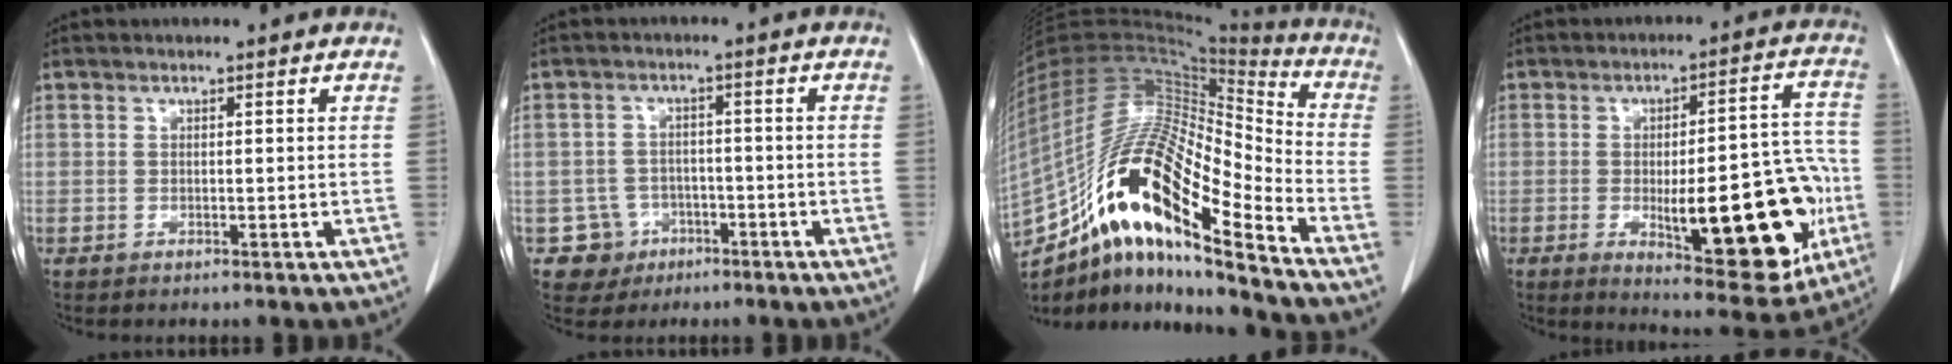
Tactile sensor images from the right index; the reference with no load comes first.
{"total": 4.8, "force": [-2.1, 4.3, -0.2], "torque": [0.009, 0.013, -0.027]}
{"total": 26.0, "force": [-15.5, 5.2, 20.3], "torque": [-0.407, -0.006, -0.278]}
{"total": 21.2, "force": [-5.3, 6.4, 19.5], "torque": [-0.205, 0.015, -0.051]}